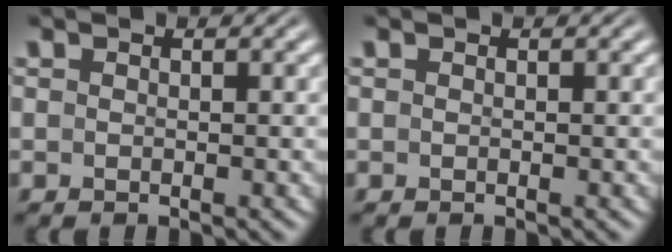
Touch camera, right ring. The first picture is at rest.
{"total": 0.0}